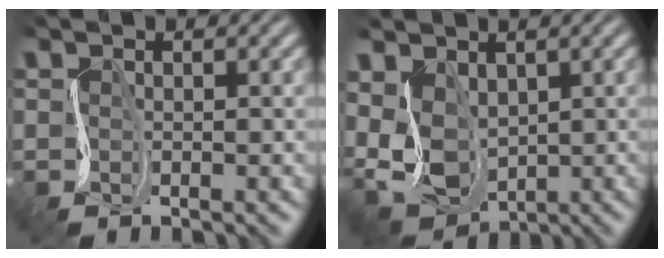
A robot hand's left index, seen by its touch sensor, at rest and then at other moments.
{"total": 7.4, "force": [1.0, 5.0, 5.4], "torque": [-0.129, -0.003, 0.011]}